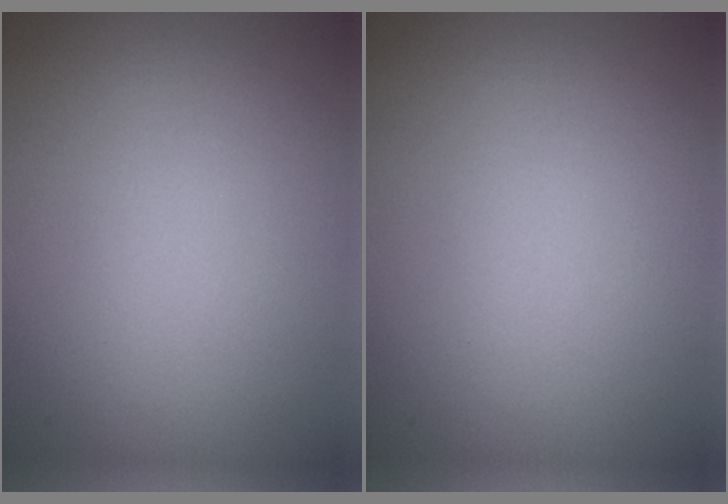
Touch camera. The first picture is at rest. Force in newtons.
{"total": 0.0}